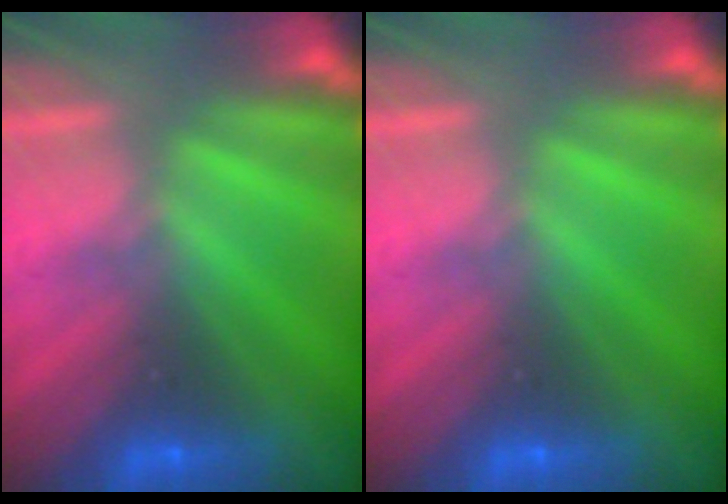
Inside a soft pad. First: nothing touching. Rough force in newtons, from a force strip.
{"total": 0.0}